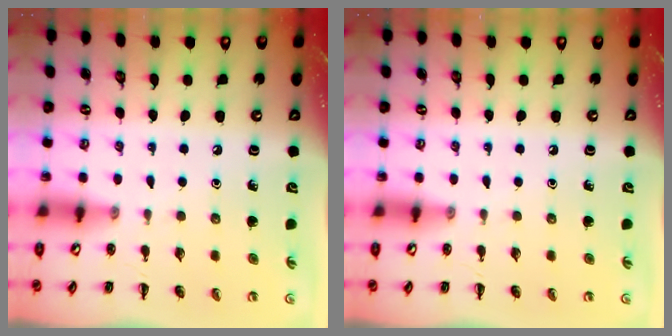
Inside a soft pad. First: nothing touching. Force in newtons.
{"total": 0.0}